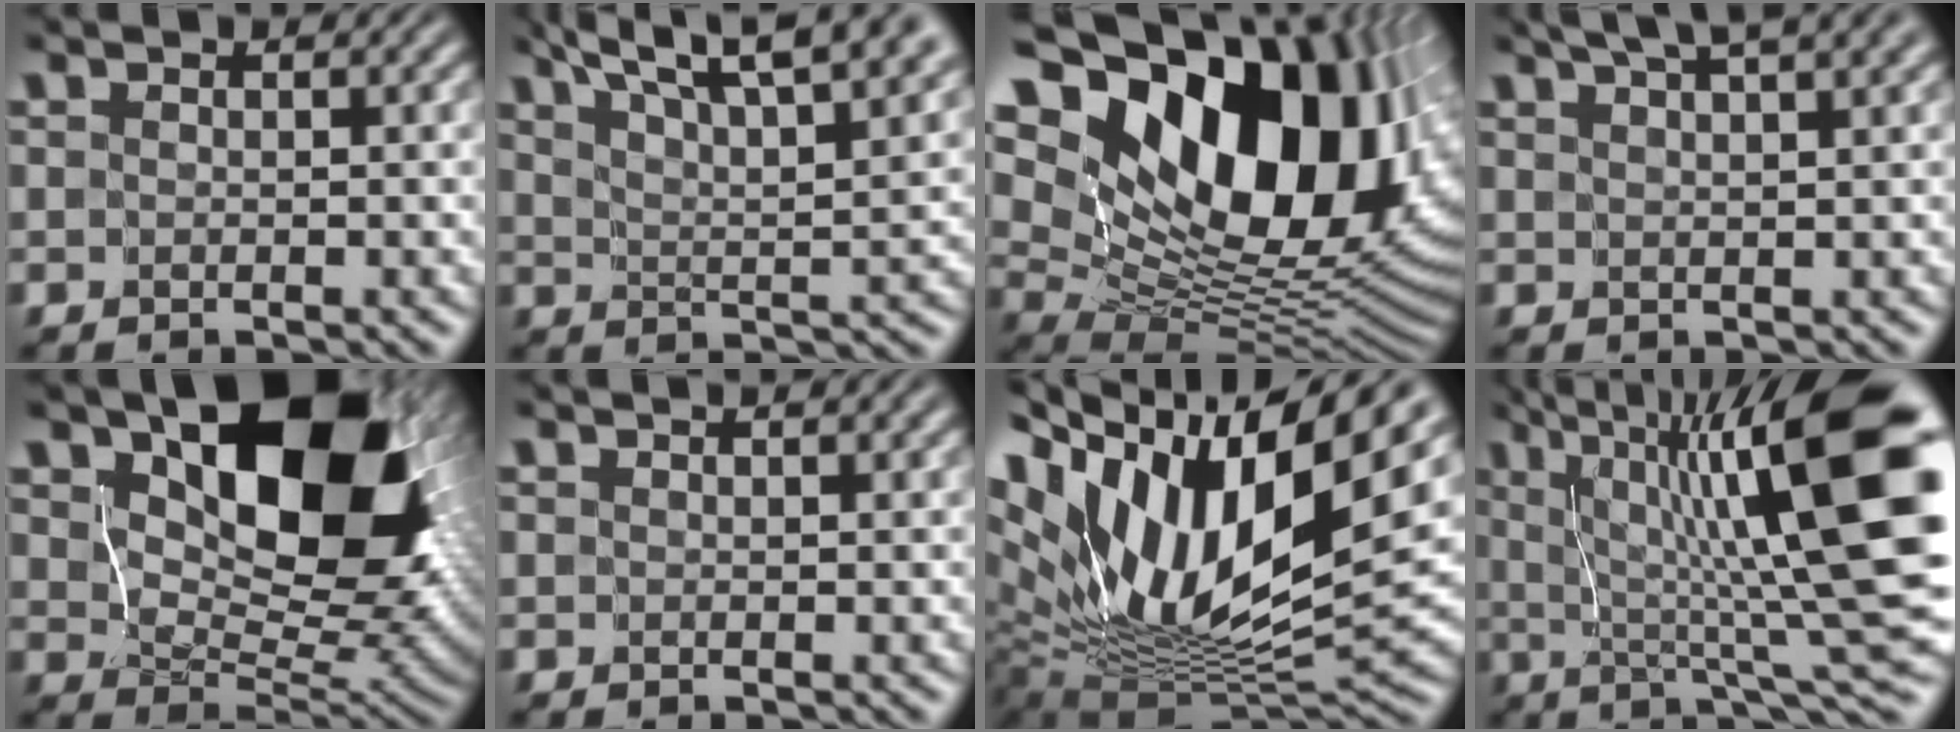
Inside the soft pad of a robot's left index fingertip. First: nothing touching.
{"total": 11.5, "force": [8.6, 3.1, 7.0], "torque": [-0.094, 0.025, 0.096]}
{"total": 19.3, "force": [7.1, 12.0, 13.3], "torque": [-0.231, 0.015, 0.141]}
{"total": 6.1, "force": [4.7, 1.2, 3.8], "torque": [-0.030, 0.026, 0.043]}
{"total": 15.0, "force": [6.1, 8.3, 10.9], "torque": [-0.156, -0.006, 0.109]}
{"total": 1.0, "force": [0.9, 0.0, 0.5], "torque": [-0.007, -0.003, 0.007]}
{"total": 17.6, "force": [5.9, 9.0, 14.0], "torque": [-0.280, 0.012, 0.104]}
{"total": 16.8, "force": [4.6, 3.7, 15.8], "torque": [-0.223, 0.014, 0.088]}